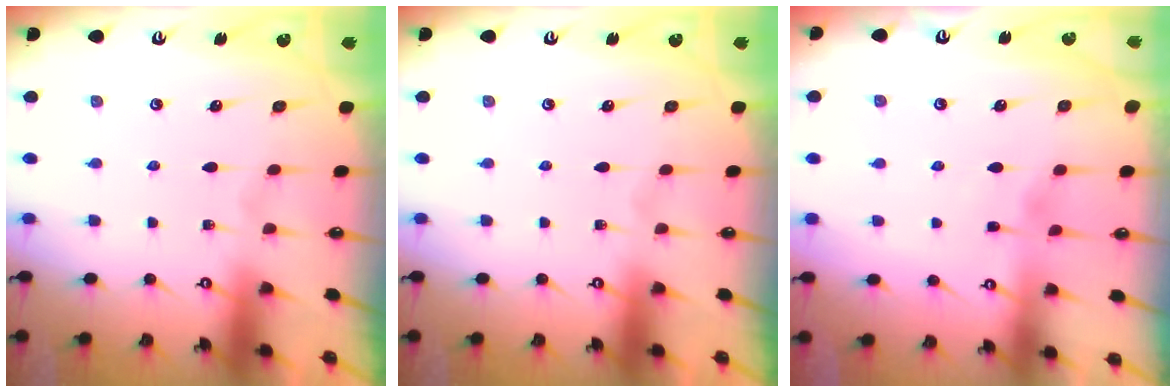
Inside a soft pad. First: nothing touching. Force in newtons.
{"total": 0.0}
{"total": 1.9, "press": 1.9, "slide": 0.4}